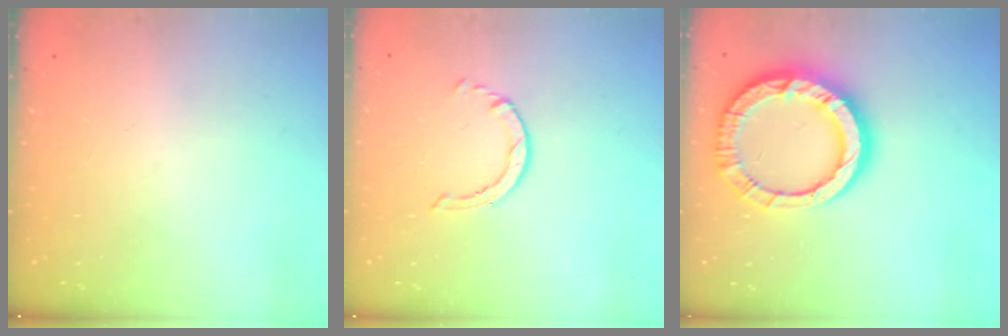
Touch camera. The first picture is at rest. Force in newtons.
{"total": 0.6, "press": 0.6, "slide": 0.1}
{"total": 15.9, "press": 15.8, "slide": 2.2}